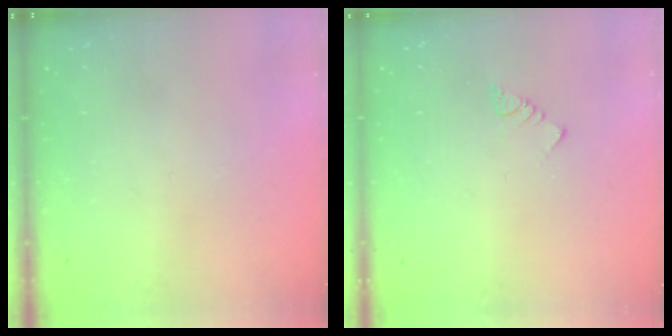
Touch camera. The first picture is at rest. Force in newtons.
{"total": 2.8, "press": 2.7, "slide": 0.3}